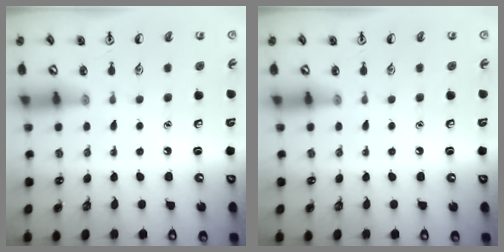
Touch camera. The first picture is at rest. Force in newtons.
{"total": 0.0}